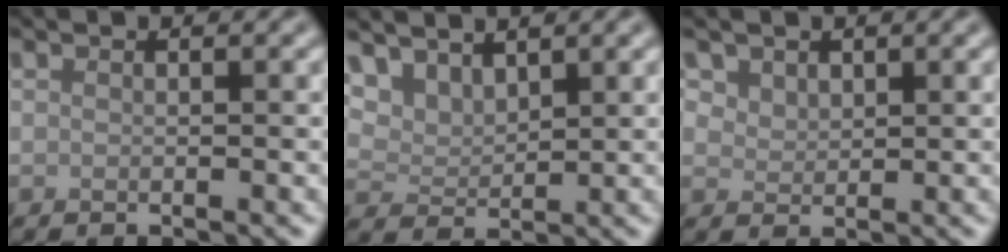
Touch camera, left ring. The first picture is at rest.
{"total": 3.5, "force": [2.8, 1.5, 1.4], "torque": [-0.032, -0.010, 0.064]}
{"total": 2.9, "force": [2.0, 1.9, 1.0], "torque": [-0.035, -0.007, 0.046]}